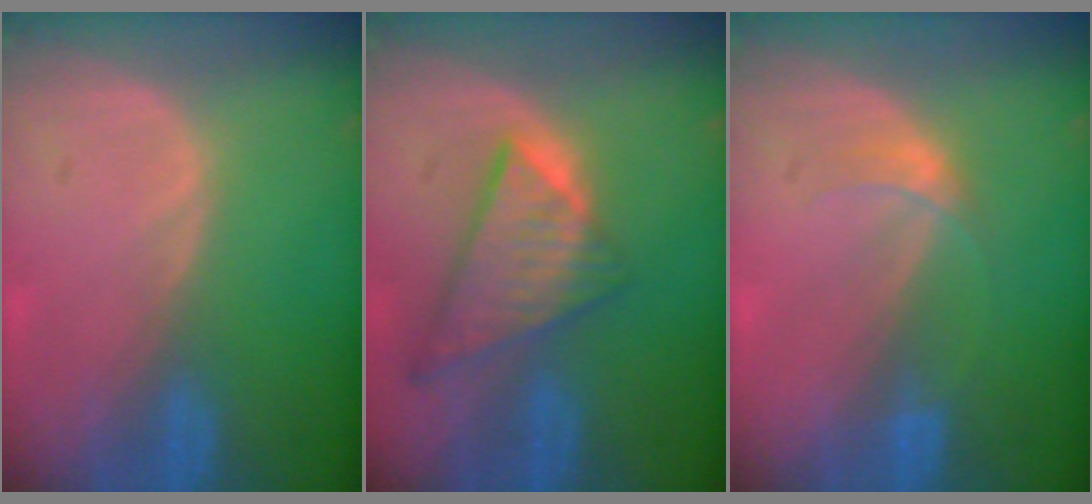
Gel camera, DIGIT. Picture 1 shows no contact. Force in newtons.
{"total": 8.7, "press": 7.5, "slide": 4.5}
{"total": 2.1, "press": 2.1, "slide": 0.2}